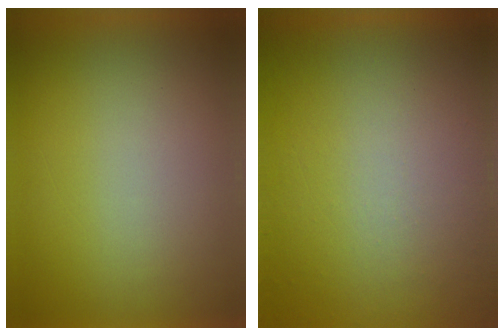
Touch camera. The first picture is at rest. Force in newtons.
{"total": 8.3}